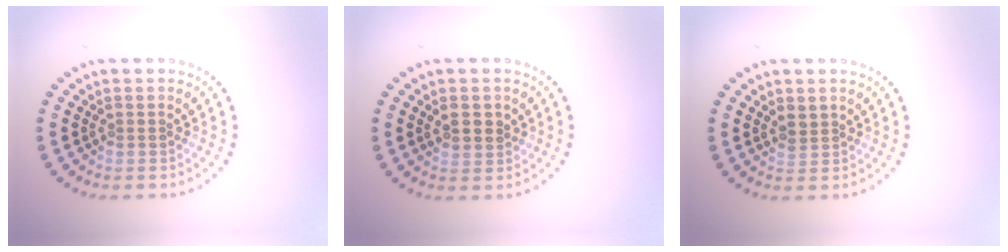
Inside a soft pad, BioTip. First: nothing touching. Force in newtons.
{"total": 1.5, "press": 1.5, "slide": 0.4}
{"total": 1.0, "press": 0.8, "slide": 0.6}